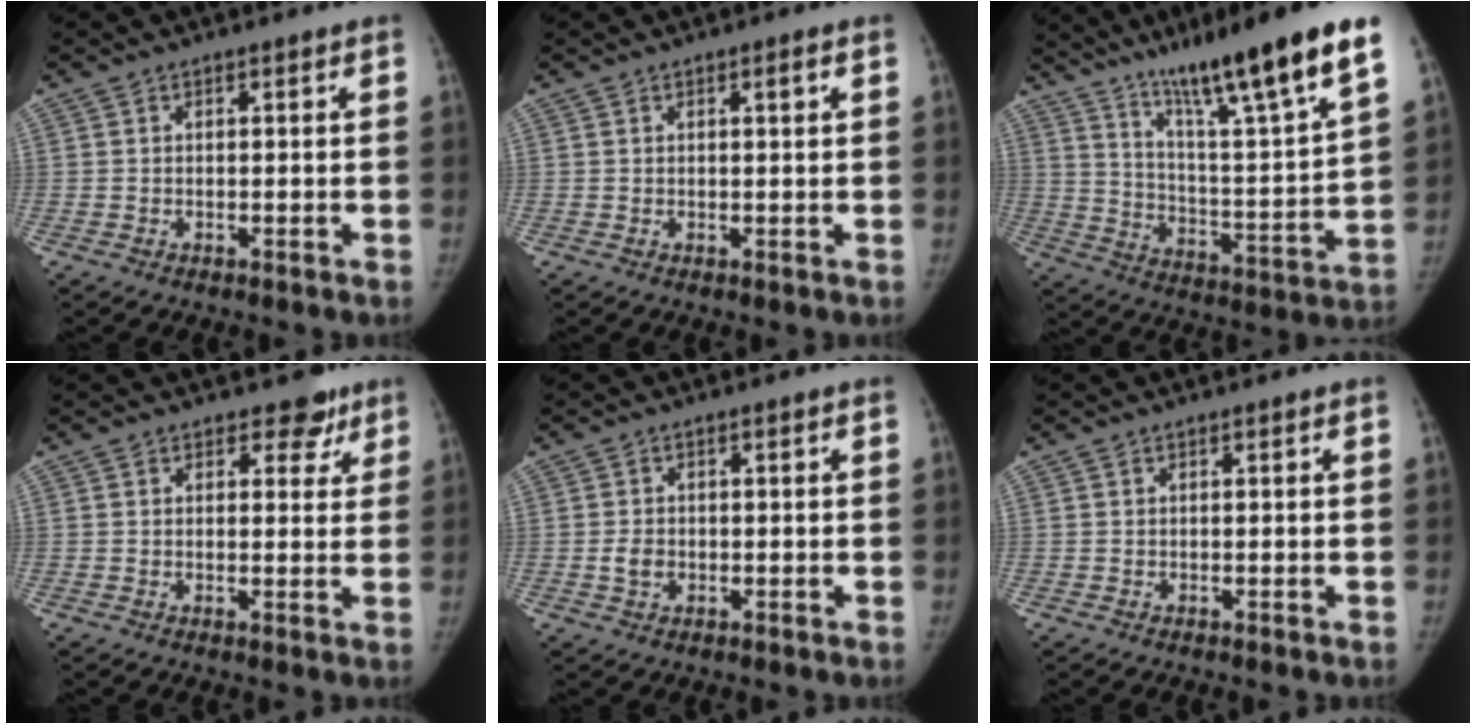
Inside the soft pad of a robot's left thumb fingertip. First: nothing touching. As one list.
[{"total": 1.4, "force": [0.5, 0.1, 1.3], "torque": [-0.021, 0.000, 0.008]}, {"total": 23.8, "force": [16.1, 2.1, 17.4], "torque": [-0.253, -0.056, 0.261]}, {"total": 4.1, "force": [2.7, 2.6, 1.6], "torque": [0.017, -0.011, 0.030]}, {"total": 2.5, "force": [-0.6, 2.0, 1.3], "torque": [-0.015, 0.004, -0.011]}, {"total": 0.0}]